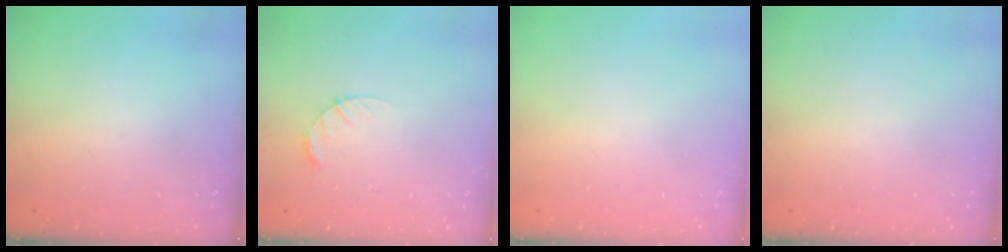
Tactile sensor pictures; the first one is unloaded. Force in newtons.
{"total": 3.7, "press": 3.6, "slide": 0.4}
{"total": 0.0}
{"total": 0.0}